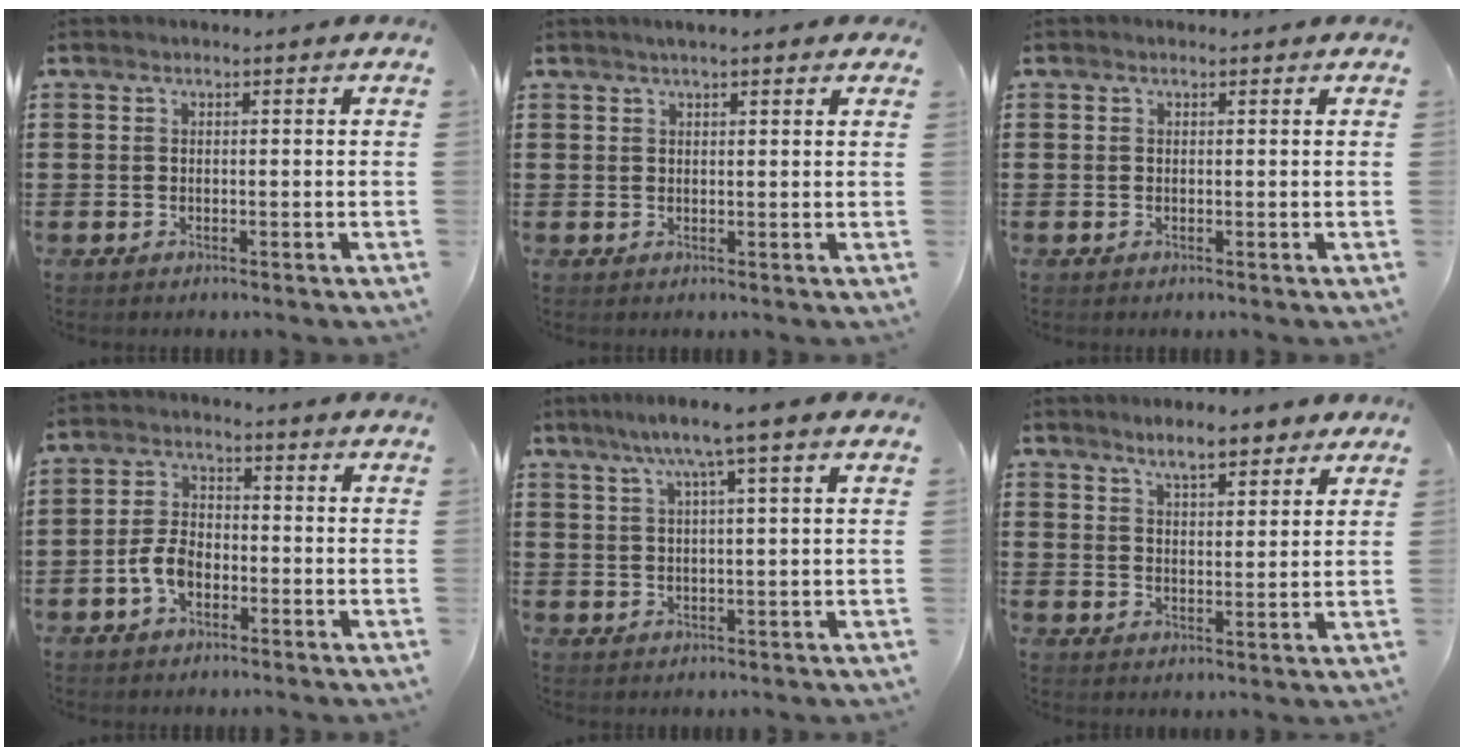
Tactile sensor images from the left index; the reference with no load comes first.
{"total": 1.9, "force": [1.5, 0.4, 1.1], "torque": [-0.025, 0.005, 0.027]}
{"total": 0.0}
{"total": 5.1, "force": [-2.0, 3.0, 3.6], "torque": [-0.091, 0.001, -0.044]}
{"total": 5.5, "force": [2.9, -0.2, 4.7], "torque": [-0.100, 0.000, 0.043]}
{"total": 5.9, "force": [4.9, 1.6, 2.8], "torque": [-0.060, -0.006, 0.088]}